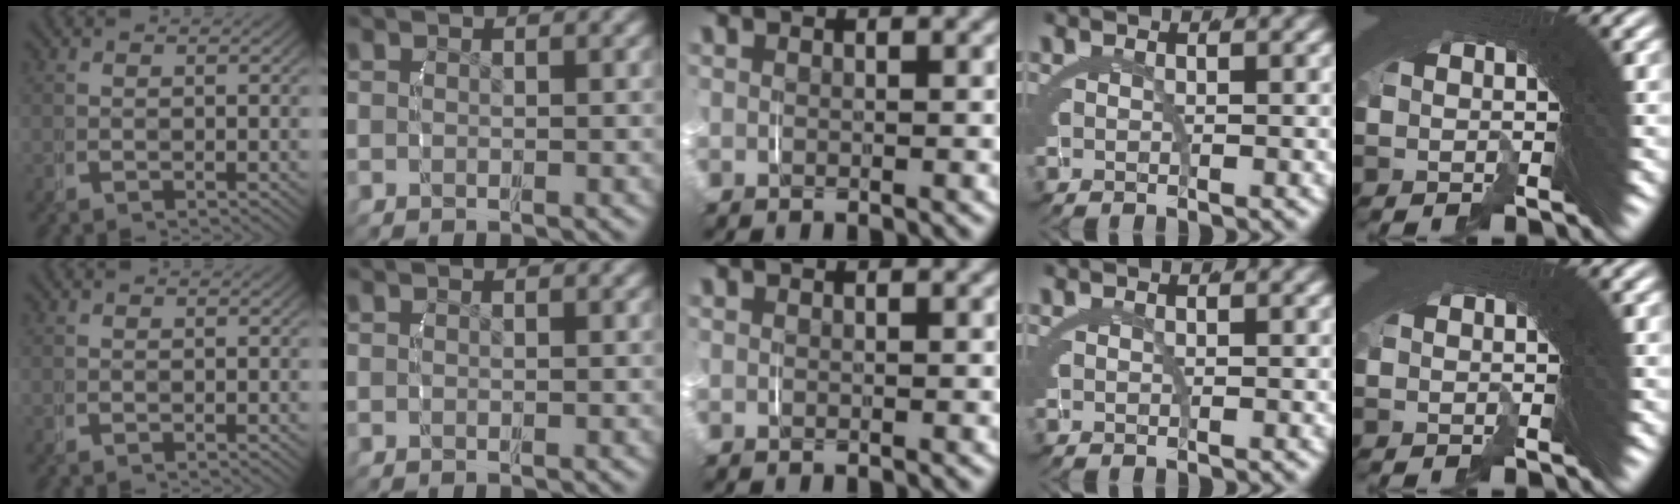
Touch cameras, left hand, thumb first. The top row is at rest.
{}